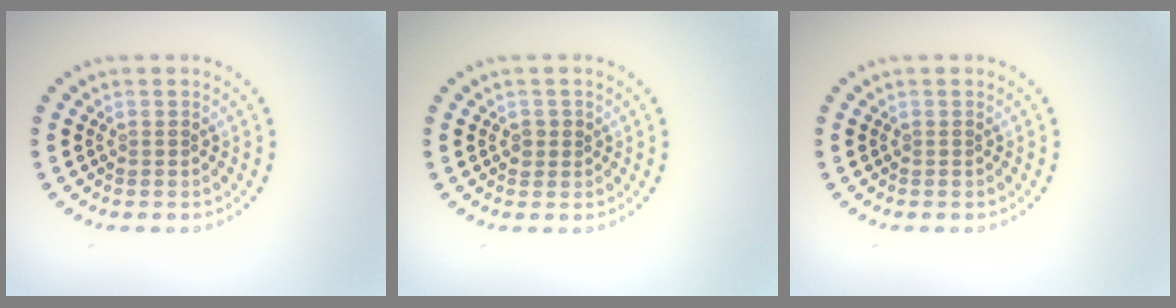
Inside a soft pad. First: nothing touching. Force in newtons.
{"total": 0.9, "press": 0.8, "slide": 0.3}
{"total": 0.0}